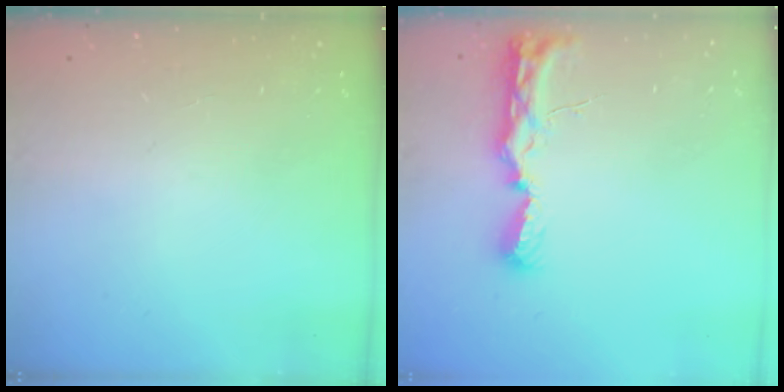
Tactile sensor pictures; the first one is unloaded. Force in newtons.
{"total": 8.3, "press": 8.2, "slide": 0.8}